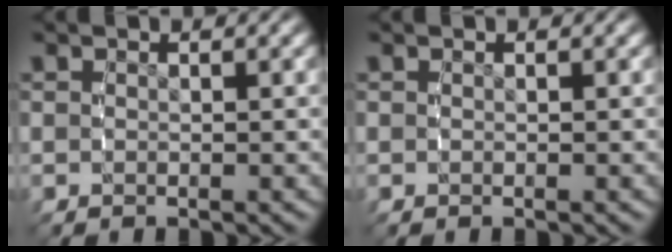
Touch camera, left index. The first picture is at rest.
{"total": 0.0}